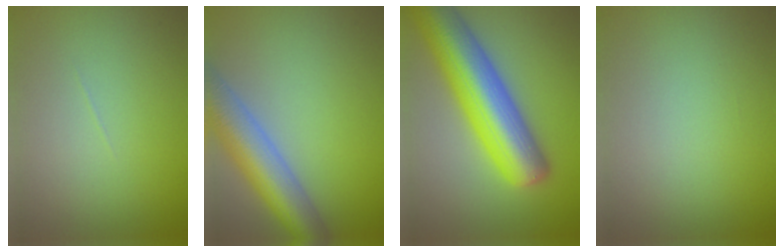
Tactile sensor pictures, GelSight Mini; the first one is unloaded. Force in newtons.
{"total": 8.3, "press": 8.3, "slide": 0.4}
{"total": 10.8, "press": 10.8, "slide": 0.4}
{"total": 0.0}